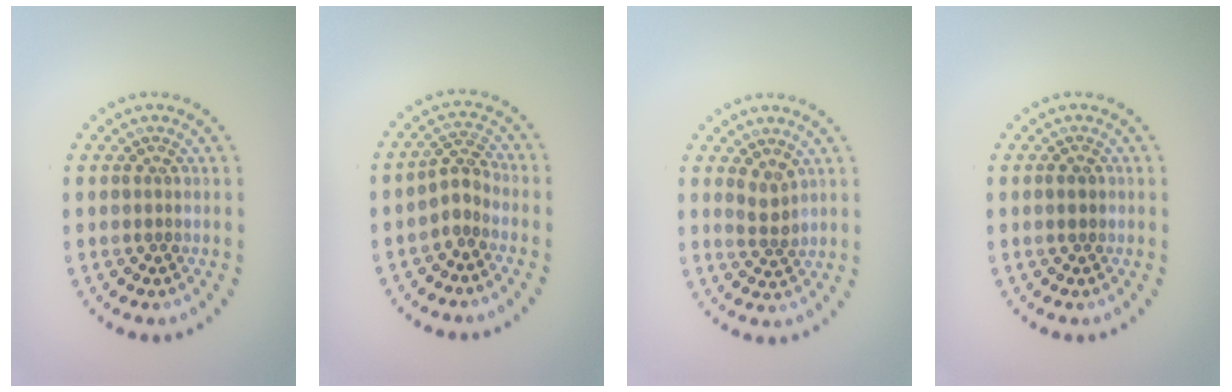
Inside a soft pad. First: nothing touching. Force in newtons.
{"total": 1.9, "press": 1.3, "slide": 1.3}
{"total": 1.7, "press": 1.4, "slide": 1.0}
{"total": 0.7, "press": 0.7, "slide": 0.1}